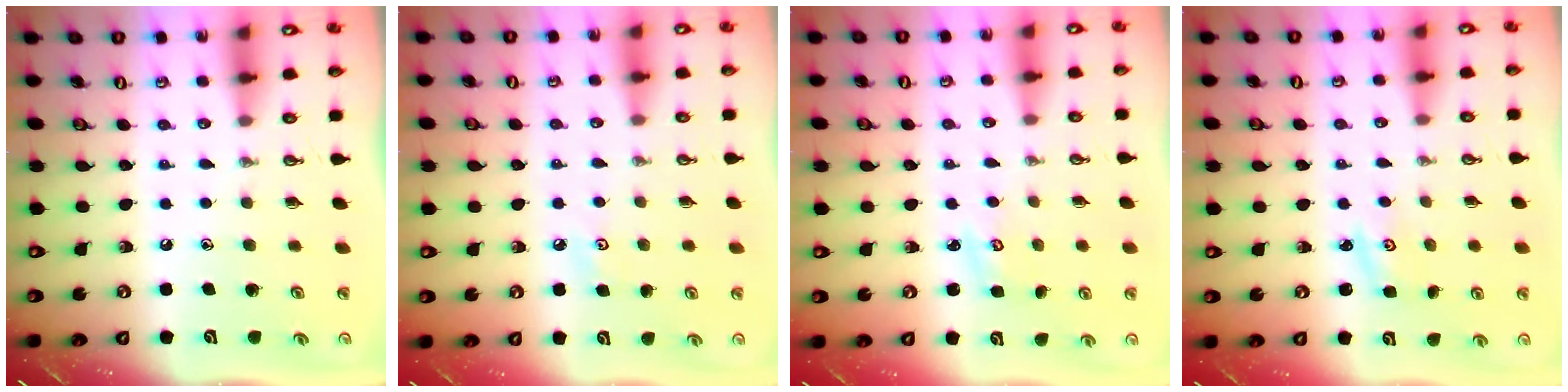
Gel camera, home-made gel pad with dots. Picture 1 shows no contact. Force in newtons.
{"total": 3.4, "press": 3.4, "slide": 0.5}
{"total": 3.0, "press": 3.0, "slide": 0.3}
{"total": 2.3, "press": 2.3, "slide": 0.3}